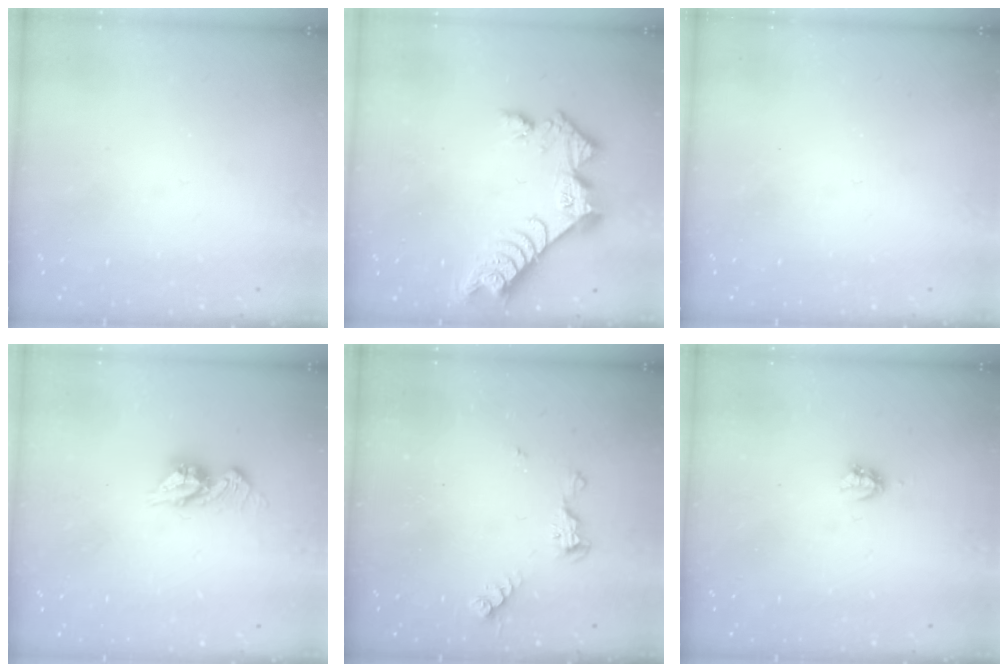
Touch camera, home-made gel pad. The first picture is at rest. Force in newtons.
{"total": 10.5, "press": 10.4, "slide": 0.8}
{"total": 0.0}
{"total": 8.9, "press": 8.9, "slide": 0.6}
{"total": 6.3, "press": 6.3, "slide": 0.5}
{"total": 4.0, "press": 4.0, "slide": 0.4}